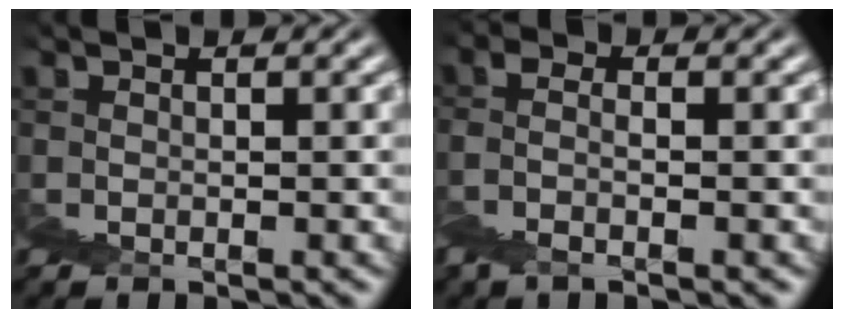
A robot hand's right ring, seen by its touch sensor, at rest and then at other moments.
{"total": 1.3, "force": [0.9, -0.1, 1.0], "torque": [-0.025, 0.023, 0.005]}